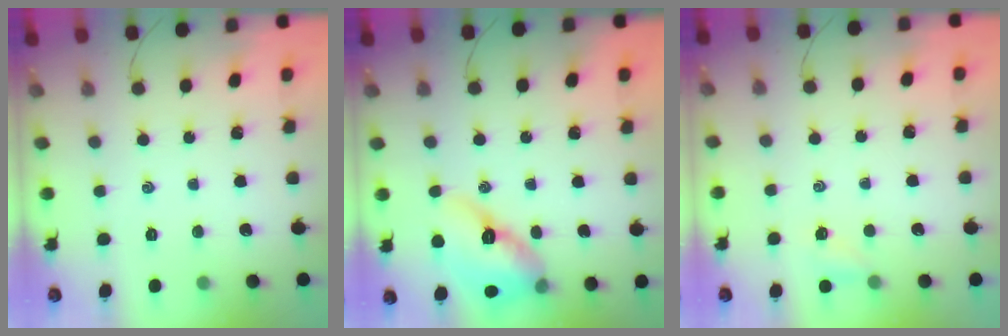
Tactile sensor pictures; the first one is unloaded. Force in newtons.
{"total": 12.9, "press": 12.4, "slide": 3.7}
{"total": 2.4, "press": 2.3, "slide": 0.9}